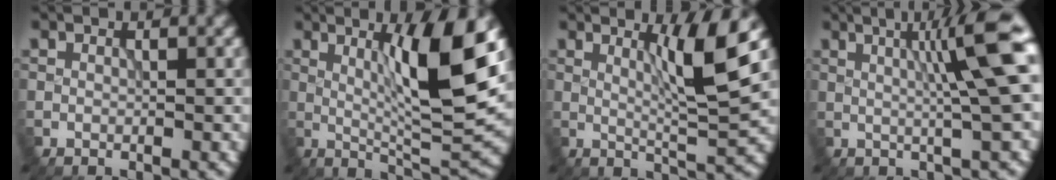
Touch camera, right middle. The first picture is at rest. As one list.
[{"total": 9.0, "force": [2.1, 1.0, 8.7], "torque": [-0.133, -0.011, 0.044]}, {"total": 5.2, "force": [2.0, 0.2, 4.8], "torque": [-0.086, -0.006, 0.040]}, {"total": 8.0, "force": [2.1, 1.0, 7.6], "torque": [-0.095, 0.021, 0.028]}]